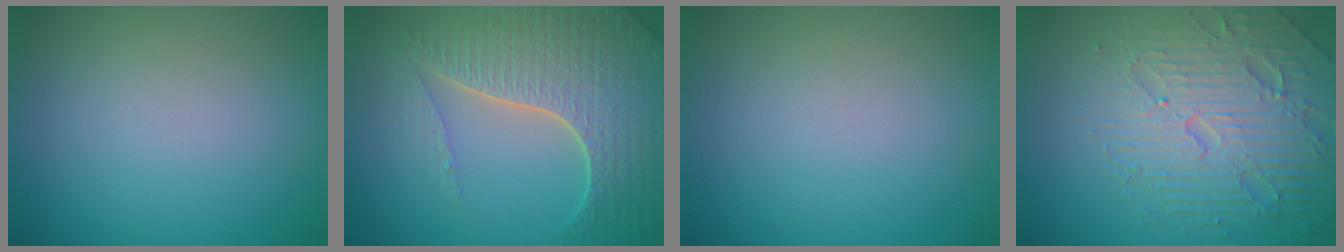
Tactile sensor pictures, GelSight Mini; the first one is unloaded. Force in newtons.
{"total": 7.5, "press": 5.6, "slide": 5.0}
{"total": 0.0}
{"total": 5.6, "press": 5.4, "slide": 1.4}